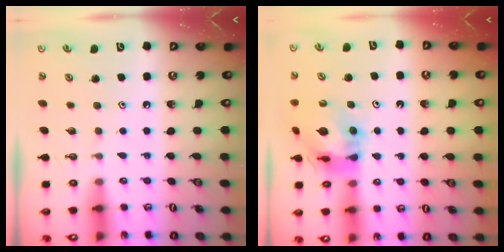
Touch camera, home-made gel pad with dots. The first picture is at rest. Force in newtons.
{"total": 12.6, "press": 12.6, "slide": 1.5}